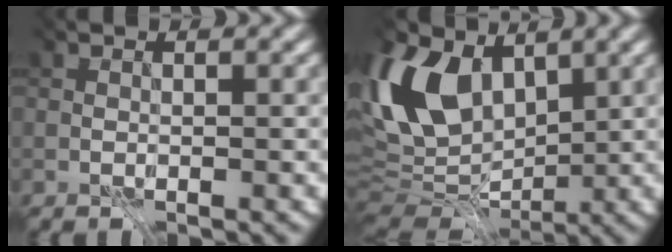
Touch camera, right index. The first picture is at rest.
{"total": 8.9, "force": [2.1, 5.6, 6.6], "torque": [-0.156, 0.003, 0.058]}